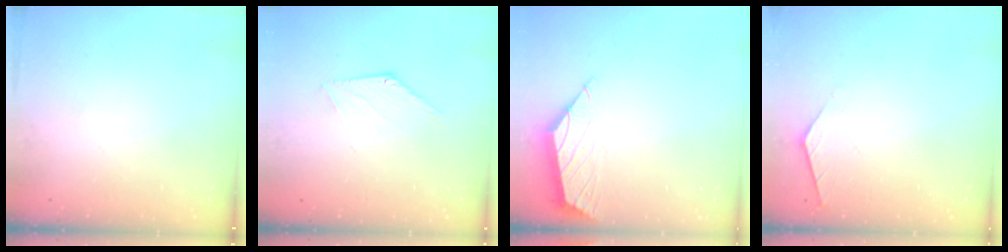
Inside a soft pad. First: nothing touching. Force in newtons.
{"total": 0.8, "press": 0.8, "slide": 0.1}
{"total": 2.0, "press": 2.0, "slide": 0.5}
{"total": 2.1, "press": 2.0, "slide": 0.4}